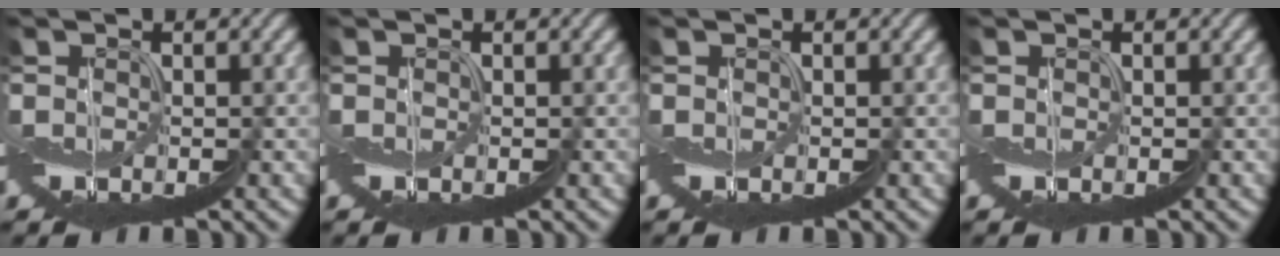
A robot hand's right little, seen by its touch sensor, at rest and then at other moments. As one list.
[{"total": 0.0}, {"total": 0.0}, {"total": 0.0}]